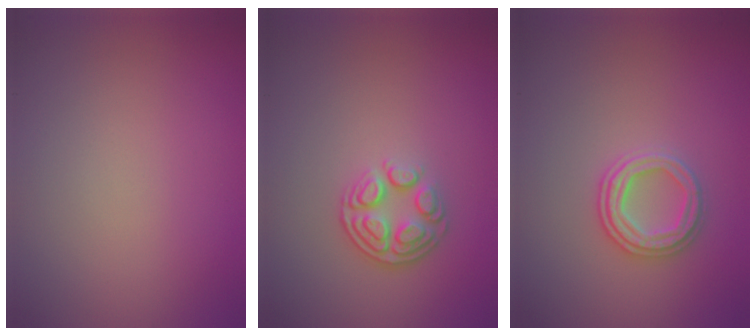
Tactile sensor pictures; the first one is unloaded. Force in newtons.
{"total": 3.7, "press": 2.7, "slide": 2.6}
{"total": 2.7, "press": 2.7, "slide": 0.3}